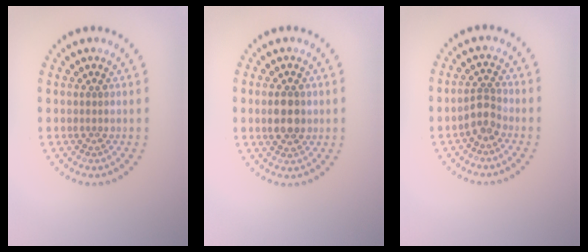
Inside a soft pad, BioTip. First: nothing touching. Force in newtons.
{"total": 2.7, "press": 2.7, "slide": 0.1}
{"total": 1.9, "press": 1.7, "slide": 1.0}